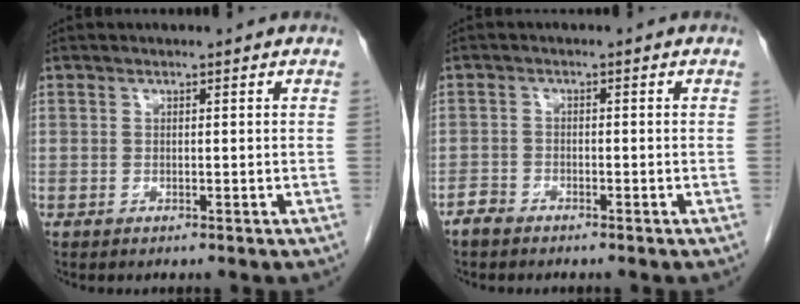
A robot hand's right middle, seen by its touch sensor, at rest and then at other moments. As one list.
[{"total": 1.9, "force": [-1.7, 0.7, 0.4], "torque": [-0.014, 0.000, -0.031]}]